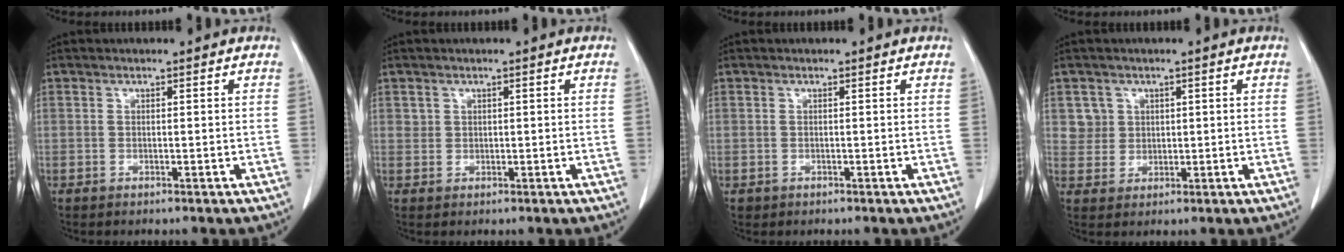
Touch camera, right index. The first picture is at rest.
{"total": 1.1, "force": [0.6, 1.0, 0.1], "torque": [0.012, 0.002, 0.005]}
{"total": 0.5, "force": [-0.2, 0.5, 0.0], "torque": [0.007, 0.006, -0.004]}
{"total": 3.5, "force": [1.4, 3.2, -0.2], "torque": [0.019, 0.004, 0.025]}